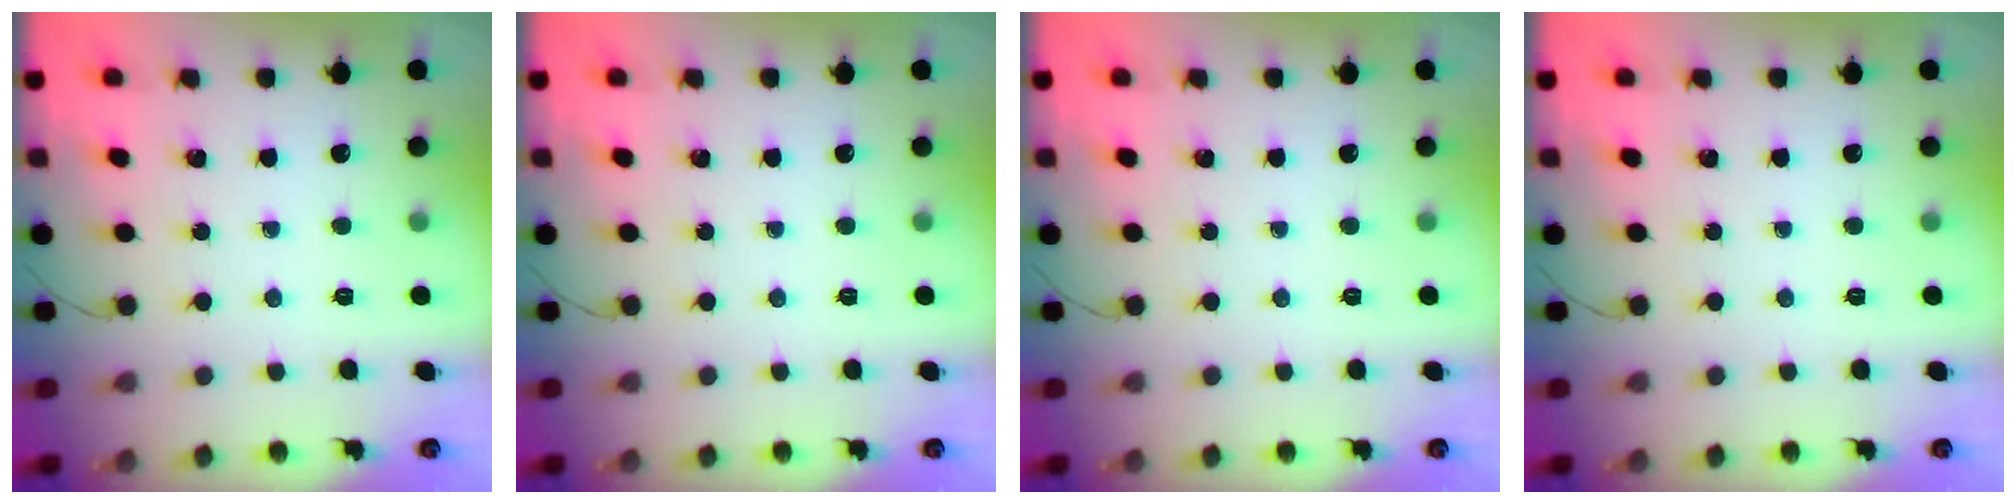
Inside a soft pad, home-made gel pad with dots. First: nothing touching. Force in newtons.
{"total": 0.0}
{"total": 0.0}
{"total": 0.0}